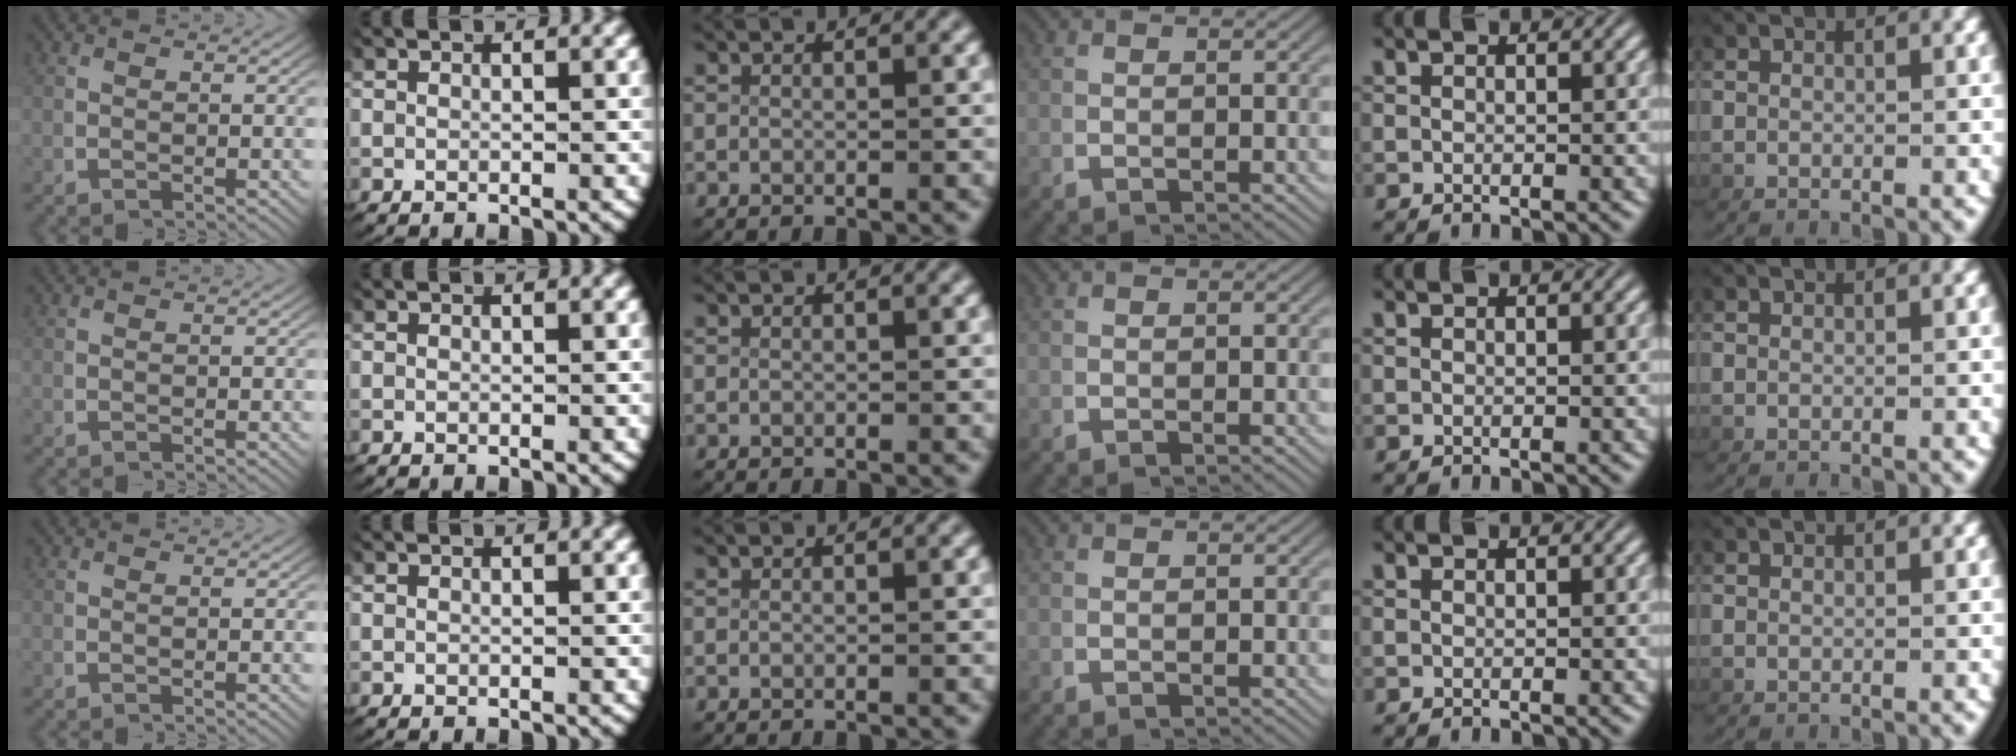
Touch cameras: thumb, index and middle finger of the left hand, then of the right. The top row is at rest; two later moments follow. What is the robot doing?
{"motion": "reach", "object": "key"}